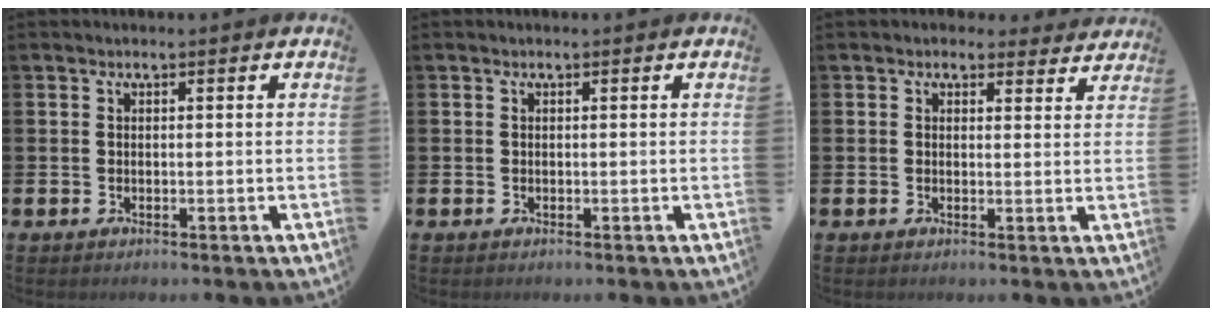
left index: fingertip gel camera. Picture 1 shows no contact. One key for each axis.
{"total": 0.0}
{"total": 2.4, "fx": 2.0, "fy": 1.2, "fz": -0.2, "tx": 0.018, "ty": -0.014, "tz": 0.032}